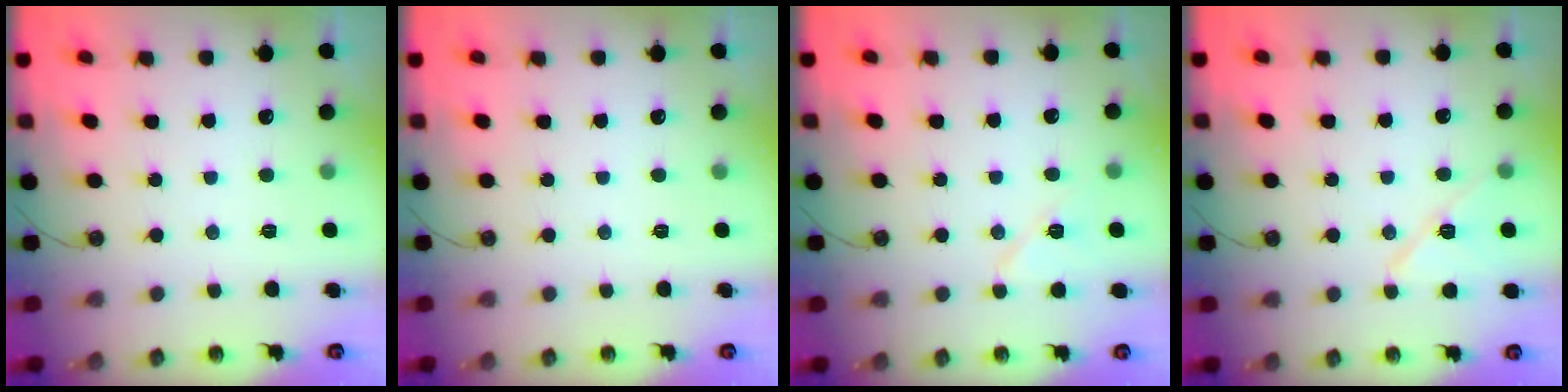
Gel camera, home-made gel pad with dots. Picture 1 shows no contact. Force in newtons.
{"total": 0.0}
{"total": 7.3, "press": 7.2, "slide": 1.2}
{"total": 9.9, "press": 9.8, "slide": 1.5}